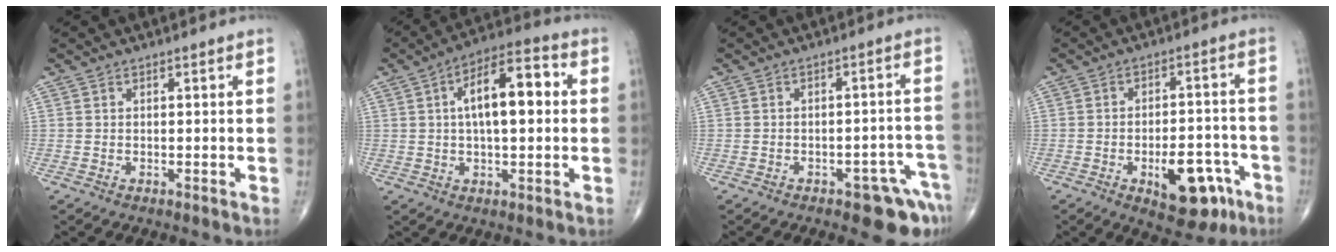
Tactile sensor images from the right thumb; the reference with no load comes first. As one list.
[{"total": 13.0, "force": [1.9, 5.5, 11.7], "torque": [-0.180, 0.024, 0.023]}, {"total": 7.8, "force": [-4.8, 3.1, 5.4], "torque": [-0.040, 0.037, -0.055]}, {"total": 12.3, "force": [-5.6, 6.1, 9.2], "torque": [-0.095, 0.037, -0.068]}]